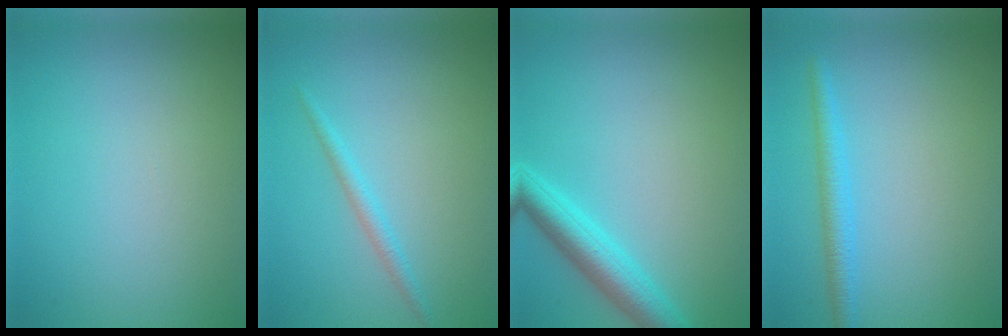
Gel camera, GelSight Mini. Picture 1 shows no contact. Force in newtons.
{"total": 1.4, "press": 1.4, "slide": 0.1}
{"total": 4.1, "press": 4.1, "slide": 0.2}
{"total": 2.2, "press": 2.2, "slide": 0.2}